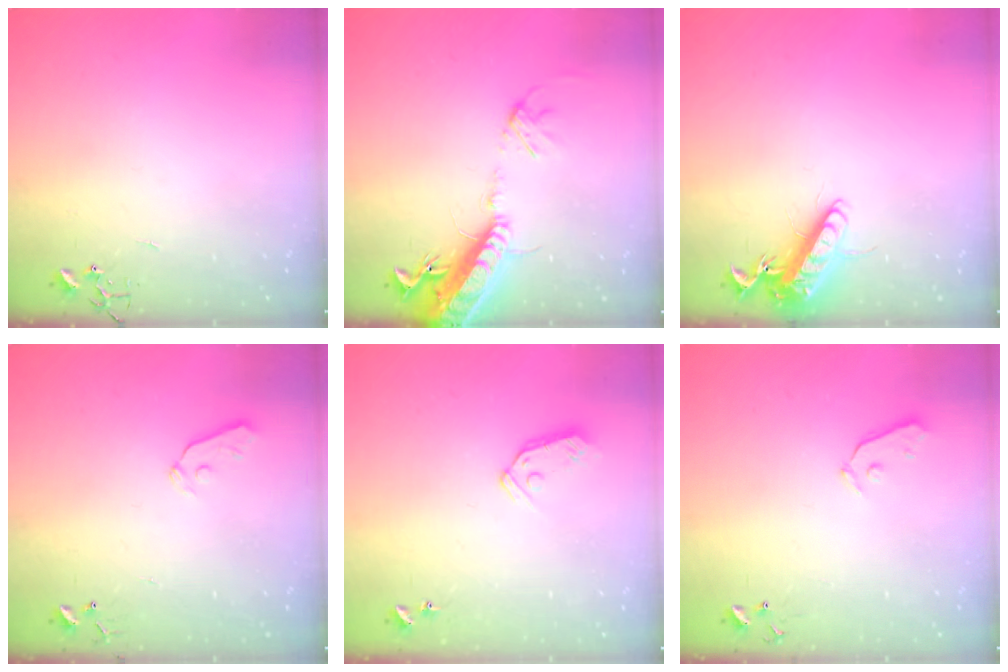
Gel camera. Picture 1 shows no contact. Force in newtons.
{"total": 17.8, "press": 17.3, "slide": 4.1}
{"total": 14.3, "press": 14.1, "slide": 2.1}
{"total": 5.2, "press": 5.2, "slide": 0.6}
{"total": 7.5, "press": 7.5, "slide": 0.4}
{"total": 3.4, "press": 3.4, "slide": 0.5}